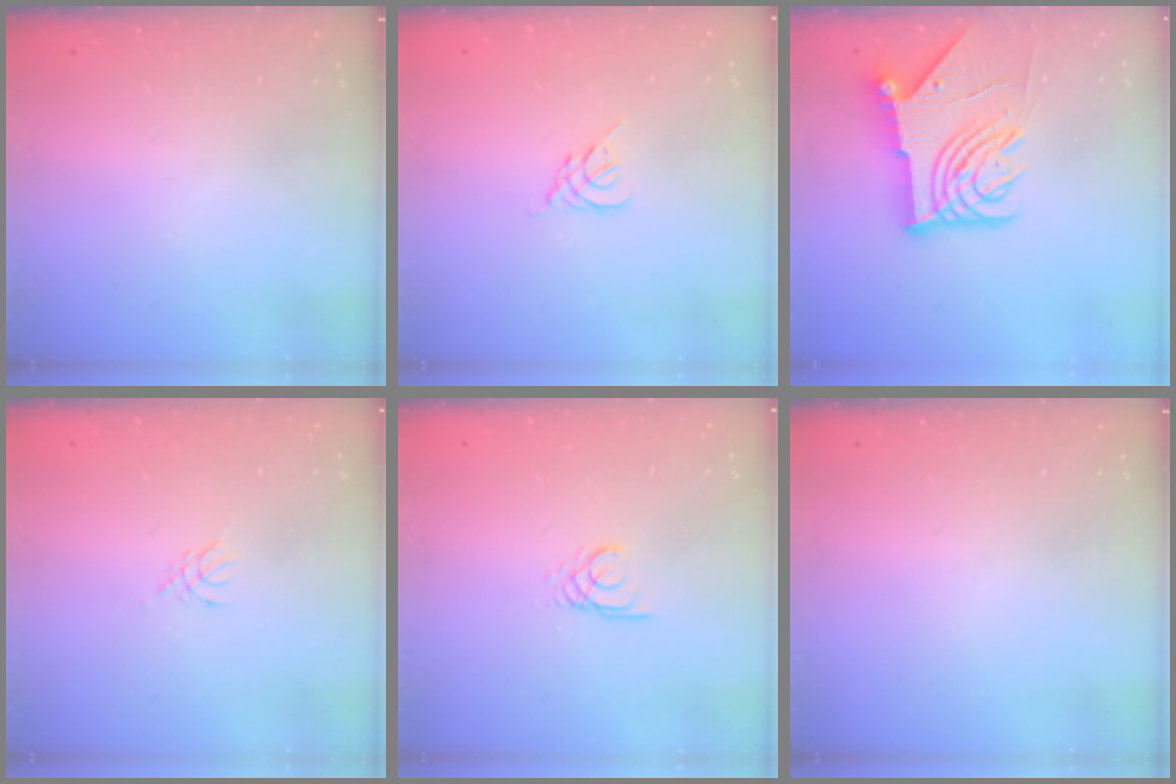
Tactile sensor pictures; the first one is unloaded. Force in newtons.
{"total": 2.6, "press": 2.5, "slide": 0.7}
{"total": 12.0, "press": 11.9, "slide": 1.5}
{"total": 2.7, "press": 2.6, "slide": 0.6}
{"total": 2.3, "press": 2.3, "slide": 0.2}
{"total": 0.0}